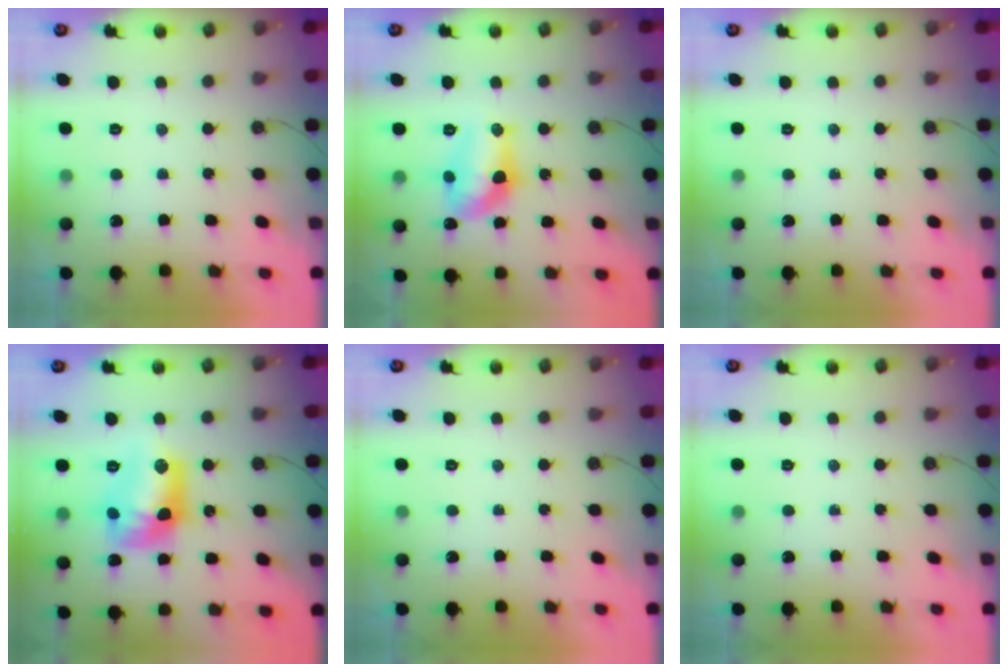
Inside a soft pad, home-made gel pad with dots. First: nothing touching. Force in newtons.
{"total": 11.6, "press": 11.5, "slide": 1.1}
{"total": 0.0}
{"total": 12.2, "press": 12.2, "slide": 0.7}
{"total": 0.0}
{"total": 0.0}